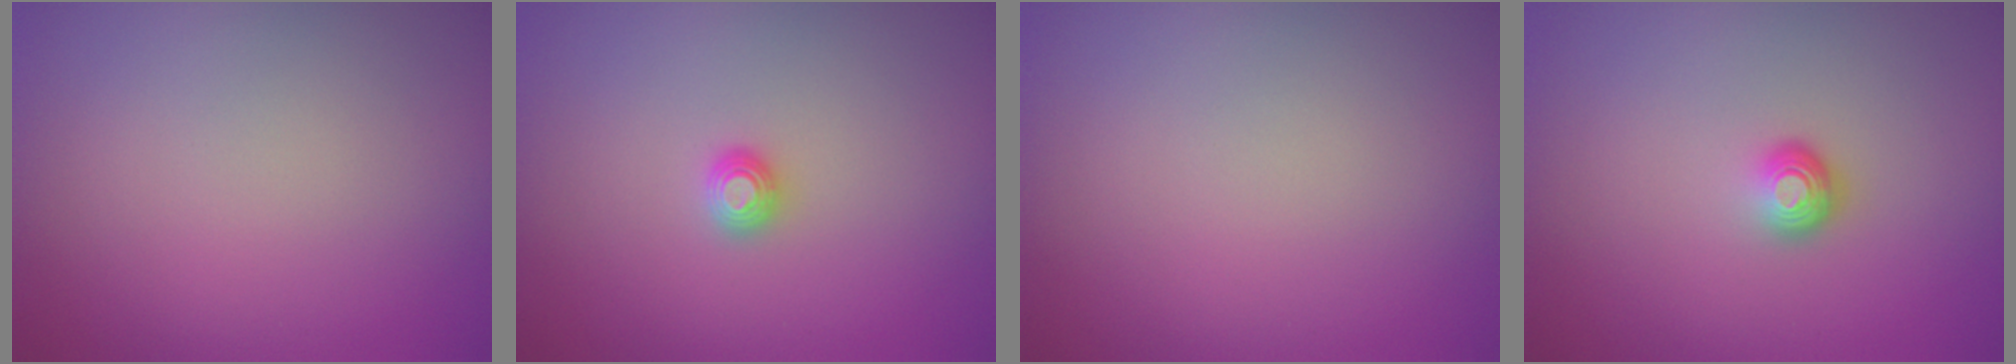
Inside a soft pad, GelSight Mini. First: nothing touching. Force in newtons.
{"total": 1.2, "press": 1.1, "slide": 0.3}
{"total": 0.0}
{"total": 1.7, "press": 1.1, "slide": 1.3}